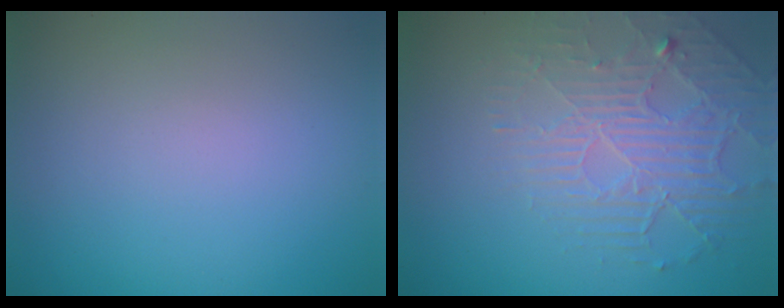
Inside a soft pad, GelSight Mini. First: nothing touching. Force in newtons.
{"total": 3.1, "press": 2.8, "slide": 1.4}